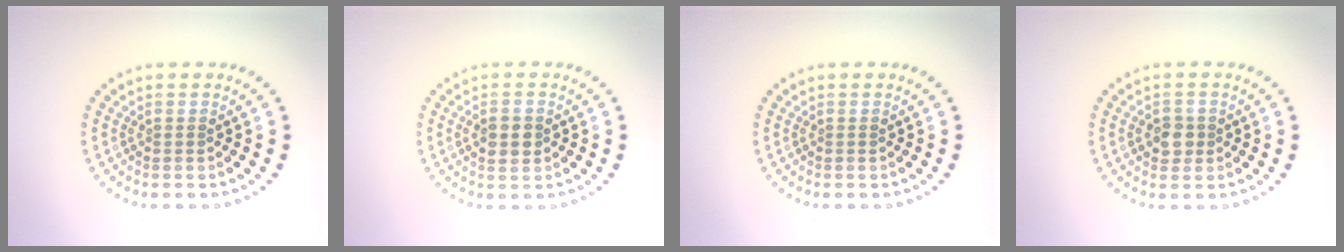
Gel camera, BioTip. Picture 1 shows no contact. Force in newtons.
{"total": 2.6, "press": 2.6, "slide": 0.0}
{"total": 0.0}
{"total": 2.0, "press": 1.9, "slide": 0.4}